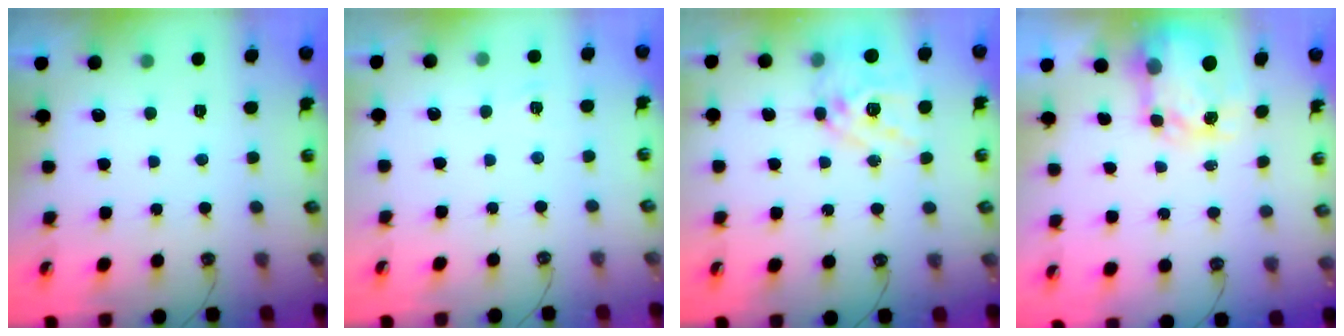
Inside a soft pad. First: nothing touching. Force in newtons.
{"total": 3.0, "press": 2.9, "slide": 0.4}
{"total": 14.5, "press": 14.4, "slide": 1.3}
{"total": 5.3, "press": 5.2, "slide": 0.7}